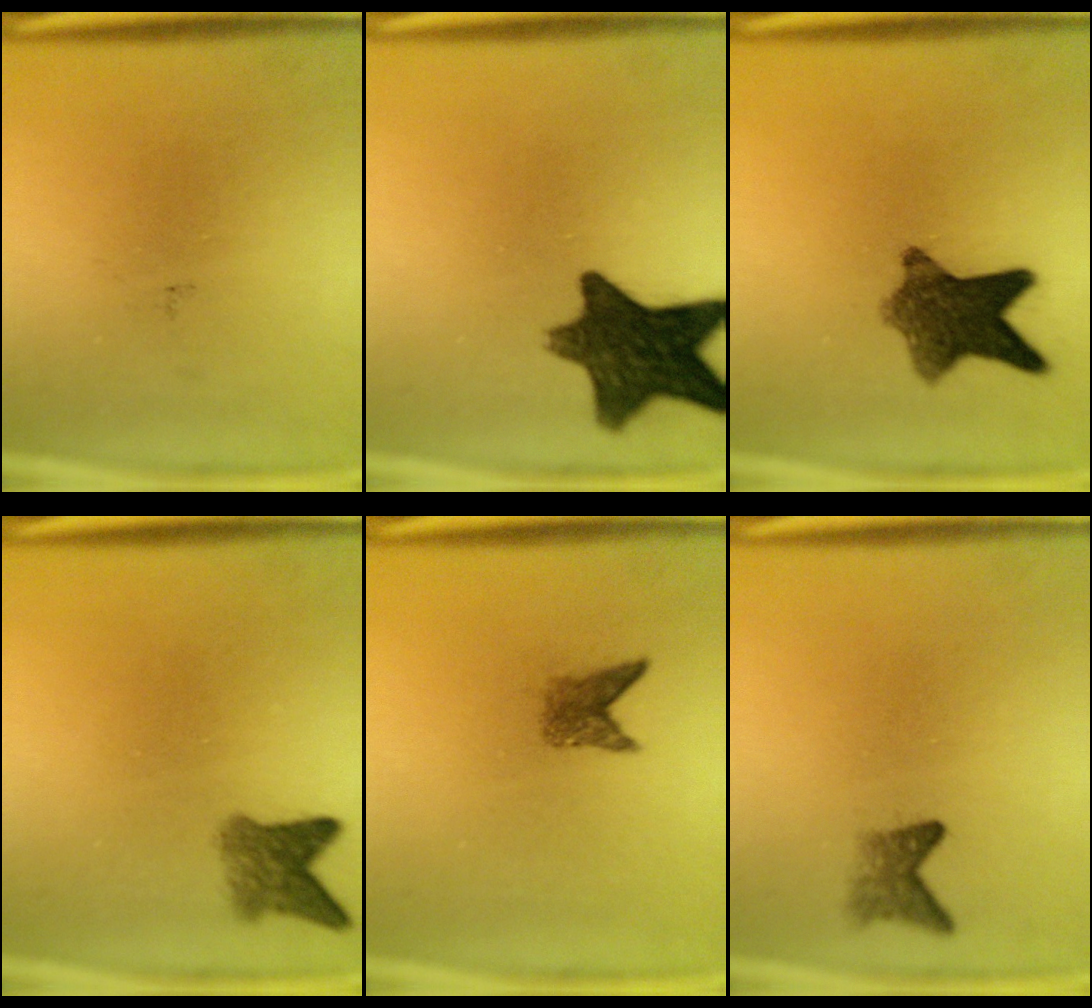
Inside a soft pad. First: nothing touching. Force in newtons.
{"total": 13.0}
{"total": 9.0}
{"total": 3.7}
{"total": 2.1}
{"total": 2.4}